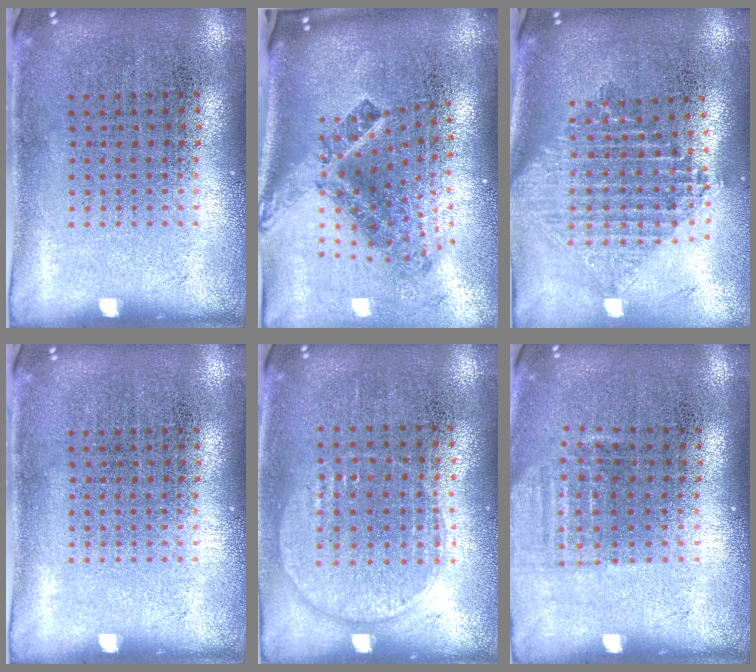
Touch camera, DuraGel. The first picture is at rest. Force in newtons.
{"total": 2.8, "press": 1.6, "slide": 2.2}
{"total": 2.2, "press": 1.7, "slide": 1.4}
{"total": 0.0}
{"total": 1.0, "press": 0.9, "slide": 0.4}
{"total": 1.0, "press": 0.9, "slide": 0.4}